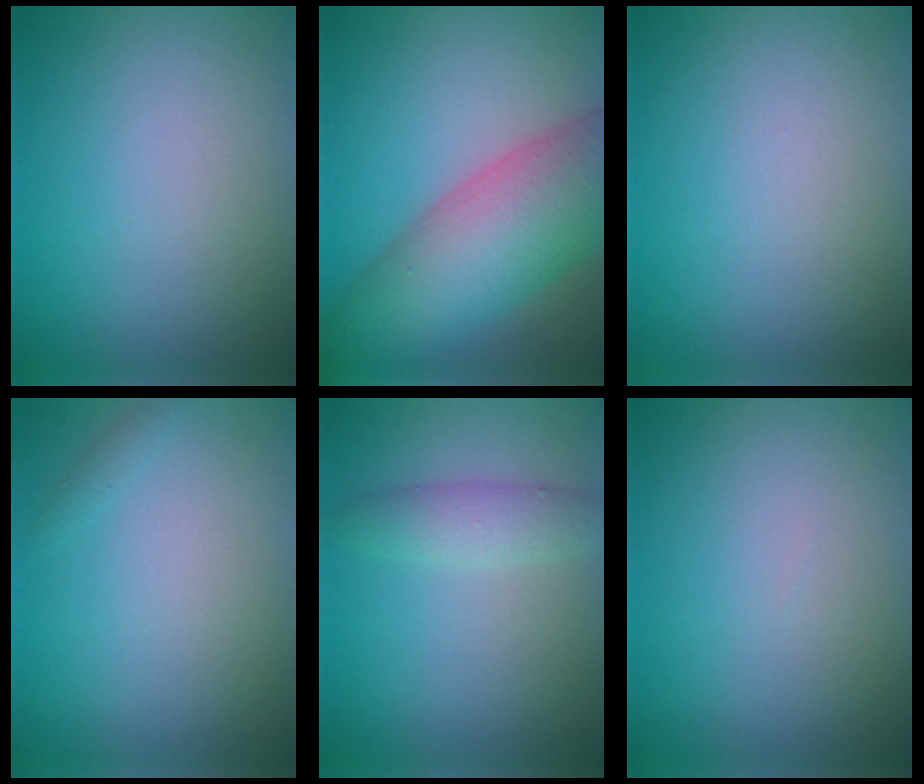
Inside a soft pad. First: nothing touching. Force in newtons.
{"total": 10.9, "press": 10.9, "slide": 0.4}
{"total": 0.0}
{"total": 0.6, "press": 0.6, "slide": 0.0}
{"total": 2.4, "press": 2.4, "slide": 0.2}
{"total": 0.0}